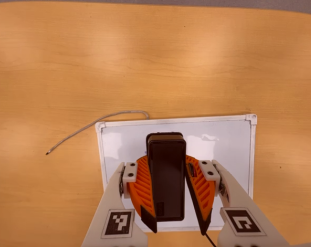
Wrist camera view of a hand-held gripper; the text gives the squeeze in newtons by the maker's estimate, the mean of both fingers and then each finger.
{"total": 10.7, "left": 9.9, "right": 11.5}